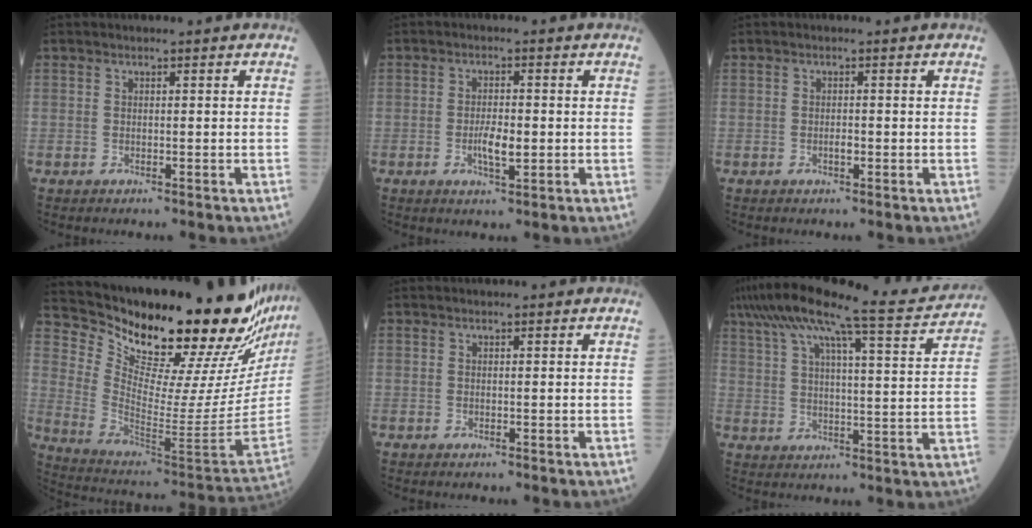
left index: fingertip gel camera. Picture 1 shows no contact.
{"total": 3.7, "force": [-0.7, 1.1, 3.5], "torque": [-0.068, -0.001, -0.010]}
{"total": 0.9, "force": [-0.3, 0.4, 0.8], "torque": [-0.017, 0.001, -0.005]}
{"total": 29.3, "force": [25.1, 1.8, 15.1], "torque": [-0.256, -0.124, 0.353]}
{"total": 0.0}
{"total": 20.3, "force": [17.4, 0.7, 10.5], "torque": [-0.196, 0.010, 0.250]}